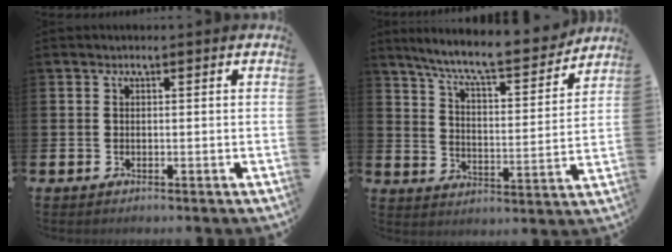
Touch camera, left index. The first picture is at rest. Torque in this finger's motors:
{"motor_torque": [0.92, -1.22, 0.66, 0.21]}